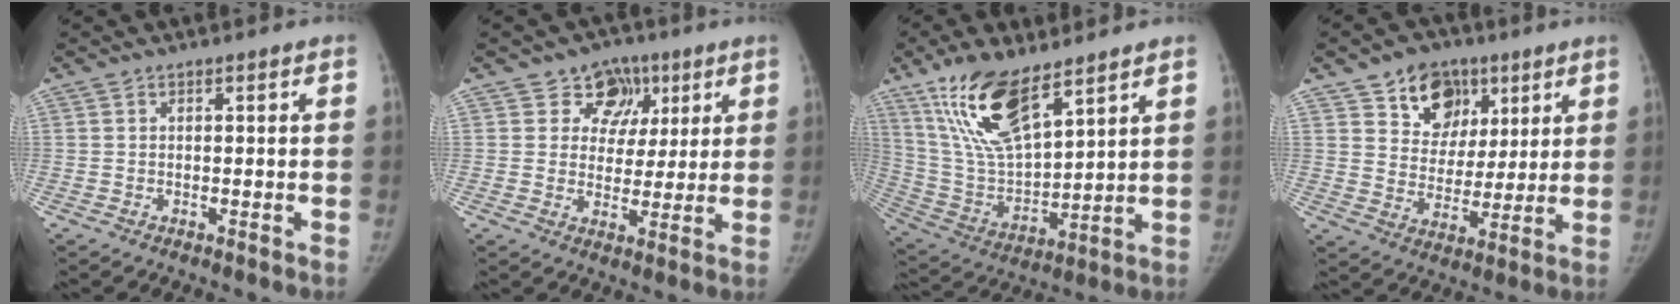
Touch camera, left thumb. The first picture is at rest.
{"total": 8.1, "force": [4.0, 6.9, 1.9], "torque": [0.014, -0.009, 0.058]}
{"total": 17.4, "force": [10.9, 6.2, 12.1], "torque": [-0.216, -0.048, 0.222]}
{"total": 12.6, "force": [7.0, 9.4, 4.7], "torque": [-0.033, -0.028, 0.116]}